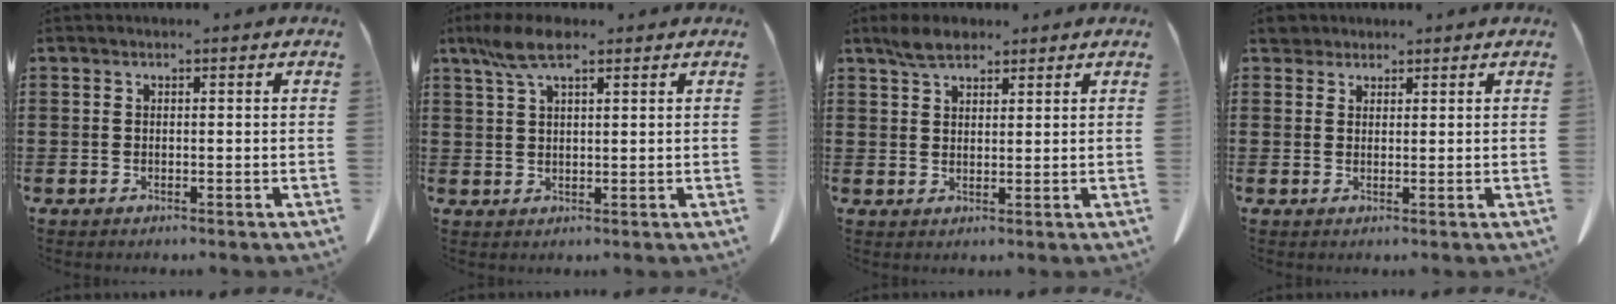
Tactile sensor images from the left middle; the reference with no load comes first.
{"total": 5.8, "force": [3.3, 1.6, 4.5], "torque": [-0.101, 0.000, 0.059]}
{"total": 3.8, "force": [3.0, 1.5, 1.9], "torque": [-0.043, 0.006, 0.056]}
{"total": 2.5, "force": [2.2, 1.1, 0.4], "torque": [-0.016, 0.002, 0.044]}